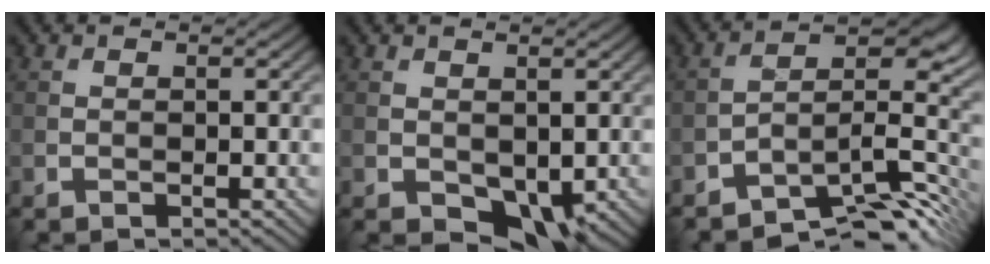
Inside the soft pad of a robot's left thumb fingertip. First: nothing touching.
{"total": 4.3, "force": [-0.1, 3.0, 3.1], "torque": [-0.059, -0.013, -0.001]}
{"total": 10.8, "force": [-8.1, 3.8, 6.1], "torque": [-0.079, -0.007, -0.138]}